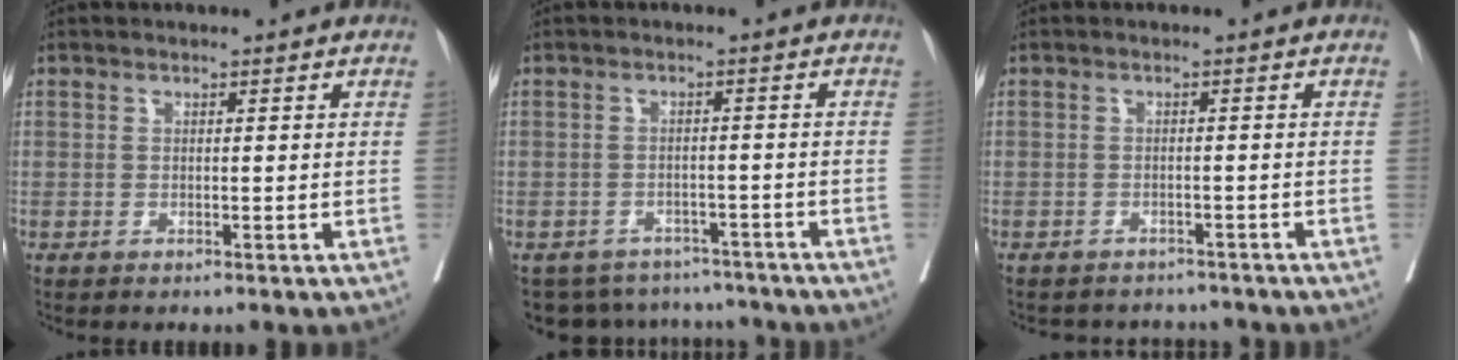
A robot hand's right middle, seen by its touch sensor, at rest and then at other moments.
{"total": 9.5, "force": [-8.5, 4.2, 0.8], "torque": [-0.011, 0.014, -0.105]}
{"total": 4.7, "force": [-4.5, 1.5, -0.3], "torque": [0.005, 0.011, -0.055]}